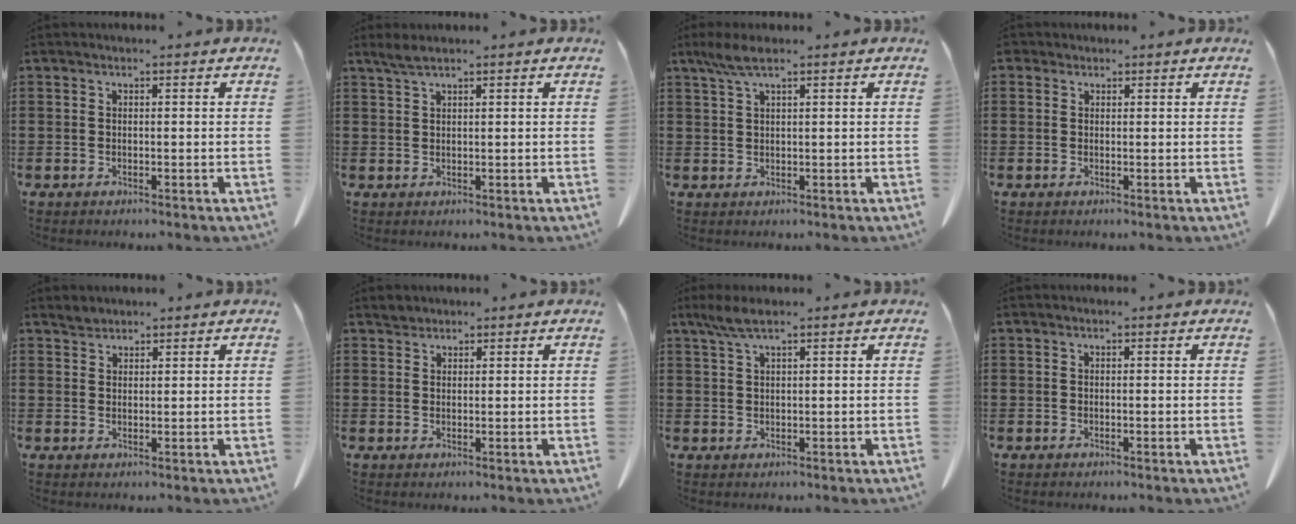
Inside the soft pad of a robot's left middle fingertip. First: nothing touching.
{"total": 1.9, "force": [1.4, 0.2, 1.2], "torque": [-0.027, 0.001, 0.026]}
{"total": 3.1, "force": [1.9, 0.5, 2.5], "torque": [-0.060, -0.001, 0.031]}
{"total": 0.7, "force": [0.3, 0.6, 0.1], "torque": [-0.005, 0.005, 0.006]}
{"total": 1.6, "force": [1.4, 0.6, 0.2], "torque": [-0.008, 0.002, 0.029]}
{"total": 1.2, "force": [1.1, 0.4, -0.1], "torque": [-0.002, 0.002, 0.023]}
{"total": 3.0, "force": [1.9, 0.4, 2.2], "torque": [-0.055, -0.001, 0.033]}
{"total": 0.0}